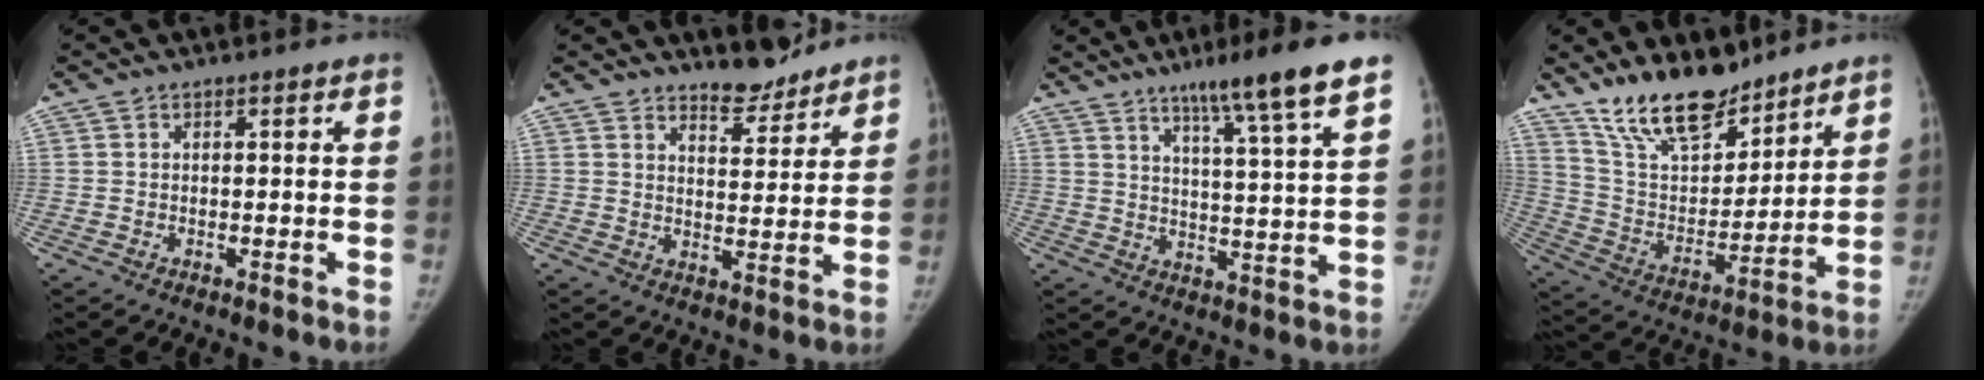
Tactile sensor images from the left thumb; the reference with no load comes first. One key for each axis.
{"total": 5.9, "fx": 5.4, "fy": 1.7, "fz": 1.4, "tx": -0.001, "ty": -0.049, "tz": 0.090}
{"total": 12.8, "fx": 8.6, "fy": 0.1, "fz": 9.5, "tx": -0.146, "ty": -0.039, "tz": 0.131}
{"total": 16.4, "fx": 13.2, "fy": 6.4, "fz": 7.3, "tx": -0.089, "ty": -0.078, "tz": 0.245}